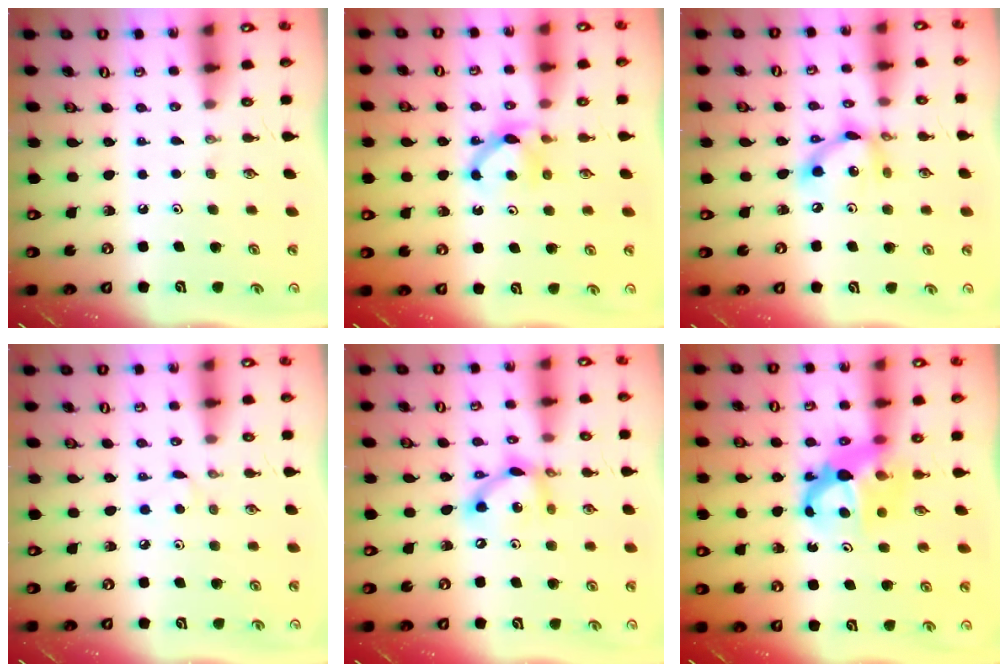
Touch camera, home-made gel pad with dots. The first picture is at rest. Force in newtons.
{"total": 5.9, "press": 5.8, "slide": 0.8}
{"total": 10.3, "press": 10.3, "slide": 0.7}
{"total": 3.4, "press": 3.4, "slide": 0.3}
{"total": 11.2, "press": 11.2, "slide": 1.0}
{"total": 7.1, "press": 7.1, "slide": 0.5}